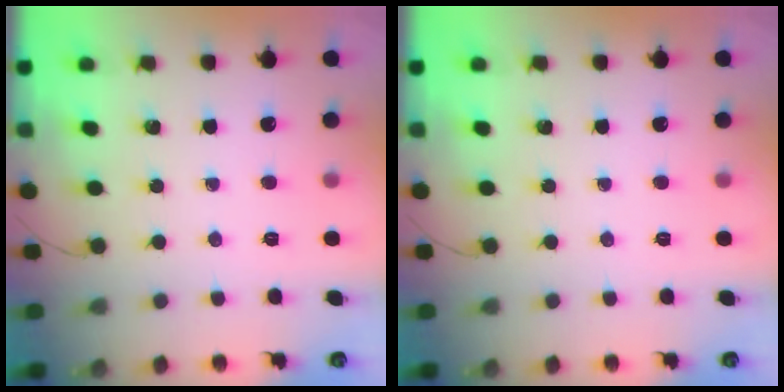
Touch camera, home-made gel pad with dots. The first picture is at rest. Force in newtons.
{"total": 0.0}